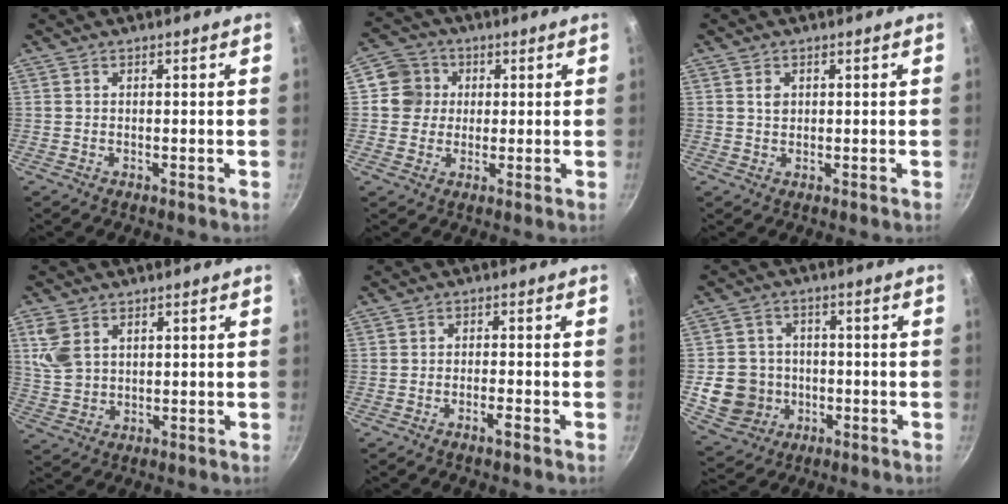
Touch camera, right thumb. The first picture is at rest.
{"total": 6.5, "force": [1.2, 6.2, 1.6], "torque": [0.012, 0.008, 0.007]}
{"total": 1.8, "force": [0.6, 1.4, 1.0], "torque": [-0.014, 0.001, 0.011]}
{"total": 6.7, "force": [2.8, 4.5, 4.1], "torque": [-0.078, -0.007, 0.064]}
{"total": 1.9, "force": [-1.4, 0.2, 1.4], "torque": [-0.026, 0.012, -0.023]}
{"total": 10.5, "force": [-2.2, 9.5, 3.9], "torque": [-0.050, 0.021, -0.028]}